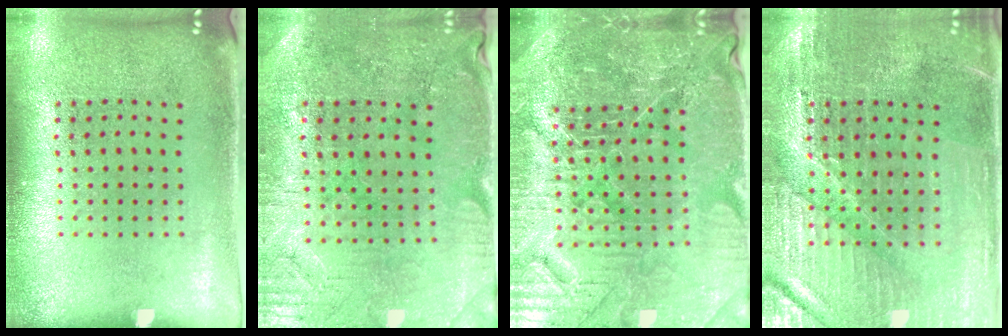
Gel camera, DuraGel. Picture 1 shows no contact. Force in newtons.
{"total": 0.6, "press": 0.5, "slide": 0.3}
{"total": 5.5, "press": 5.1, "slide": 2.0}
{"total": 3.2, "press": 3.1, "slide": 0.5}